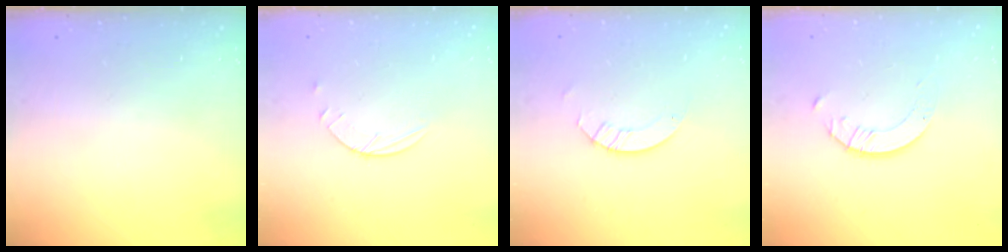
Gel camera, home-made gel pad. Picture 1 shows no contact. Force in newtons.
{"total": 2.5, "press": 2.4, "slide": 0.3}
{"total": 2.9, "press": 2.9, "slide": 0.3}
{"total": 2.1, "press": 2.1, "slide": 0.2}